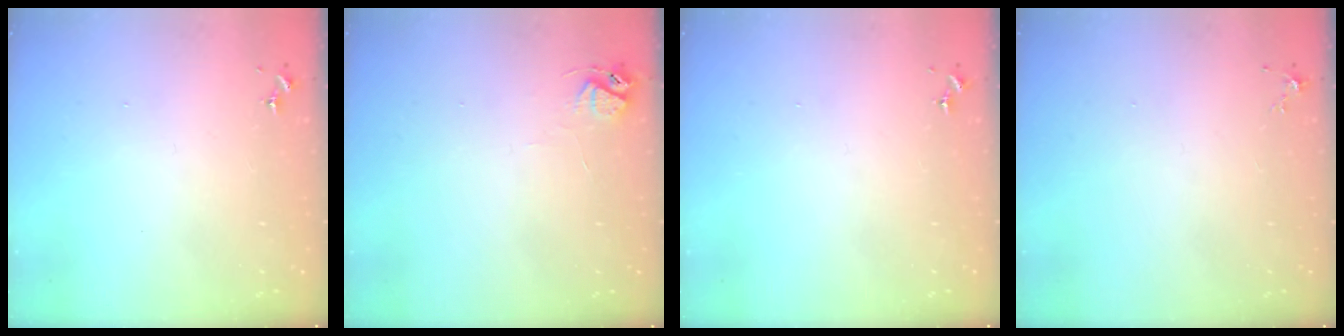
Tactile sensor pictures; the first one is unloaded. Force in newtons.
{"total": 6.6, "press": 6.6, "slide": 0.7}
{"total": 0.0}
{"total": 4.5, "press": 4.4, "slide": 0.6}